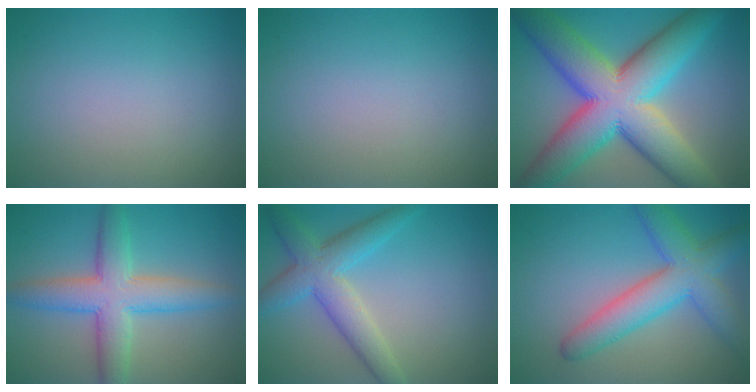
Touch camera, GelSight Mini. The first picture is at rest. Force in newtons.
{"total": 0.0}
{"total": 14.6, "press": 14.6, "slide": 0.3}
{"total": 6.6, "press": 6.6, "slide": 0.1}
{"total": 5.3, "press": 5.3, "slide": 0.2}
{"total": 6.6, "press": 6.6, "slide": 0.4}